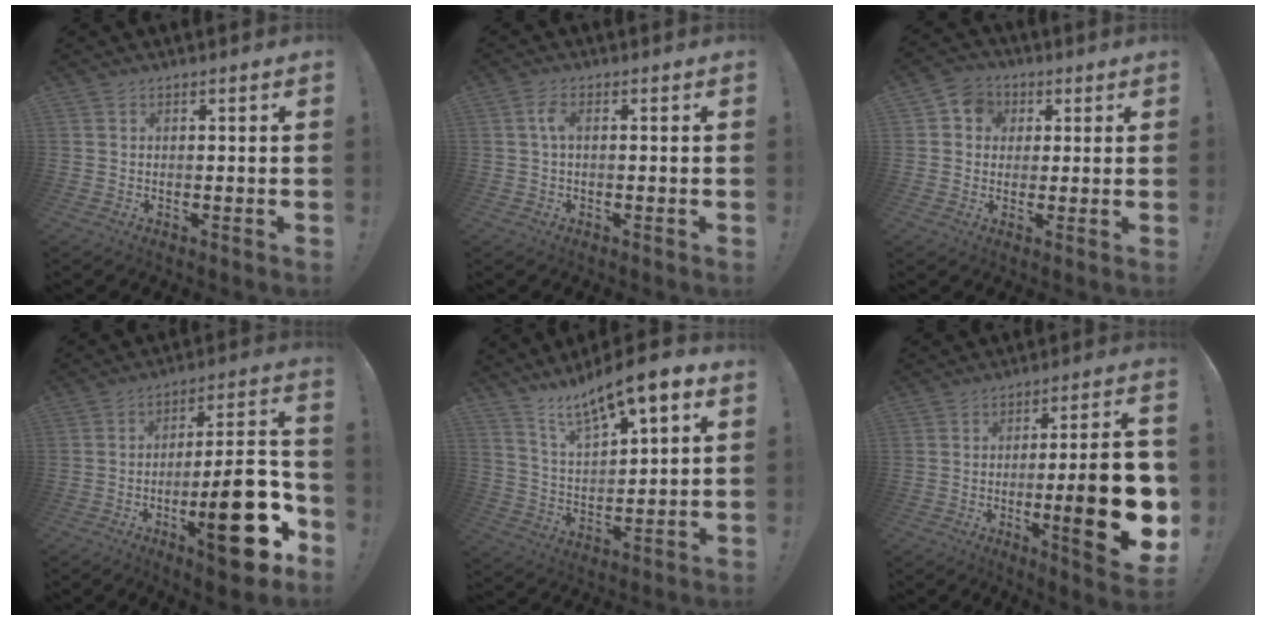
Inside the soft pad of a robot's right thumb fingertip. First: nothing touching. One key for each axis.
{"total": 3.6, "fx": 0.2, "fy": 1.4, "fz": 3.3, "tx": -0.070, "ty": 0.007, "tz": 0.002}
{"total": 7.3, "fx": 1.2, "fy": 6.7, "fz": 2.6, "tx": -0.030, "ty": 0.007, "tz": 0.026}
{"total": 23.2, "fx": -8.8, "fy": 7.2, "fz": 20.3, "tx": -0.276, "ty": 0.047, "tz": -0.131}
{"total": 11.6, "fx": 9.1, "fy": 2.9, "fz": 6.5, "tx": -0.115, "ty": -0.067, "tz": 0.154}
{"total": 21.3, "fx": -4.1, "fy": 4.4, "fz": 20.4, "tx": -0.287, "ty": 0.002, "tz": -0.055}